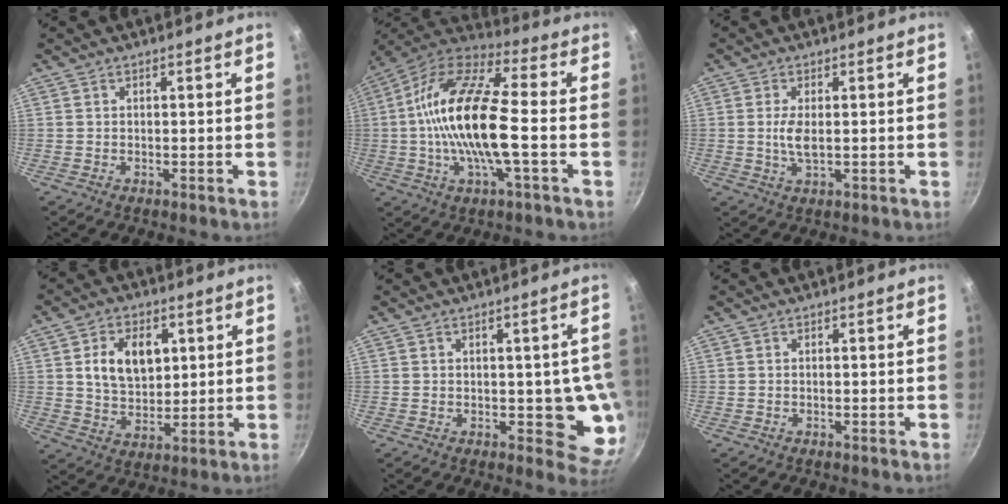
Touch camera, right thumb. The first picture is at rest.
{"total": 19.6, "force": [-1.6, 6.4, 18.5], "torque": [-0.351, 0.035, -0.049]}
{"total": 4.2, "force": [0.2, 1.4, 4.0], "torque": [-0.090, -0.004, 0.003]}
{"total": 11.0, "force": [2.9, 7.5, 7.4], "torque": [-0.099, -0.012, 0.052]}
{"total": 8.4, "force": [-0.3, 4.4, 7.1], "torque": [-0.042, -0.003, 0.000]}
{"total": 0.0}